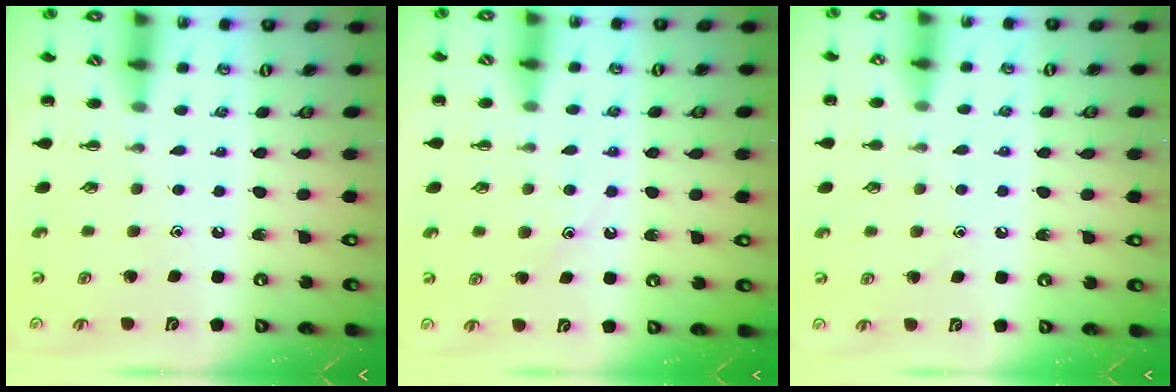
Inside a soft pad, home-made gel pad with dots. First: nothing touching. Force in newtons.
{"total": 9.5, "press": 9.5, "slide": 1.3}
{"total": 7.0, "press": 6.6, "slide": 2.3}